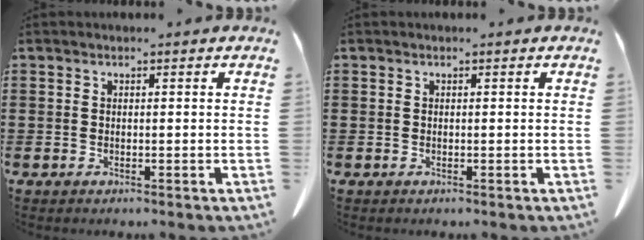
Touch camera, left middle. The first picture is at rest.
{"total": 0.0}